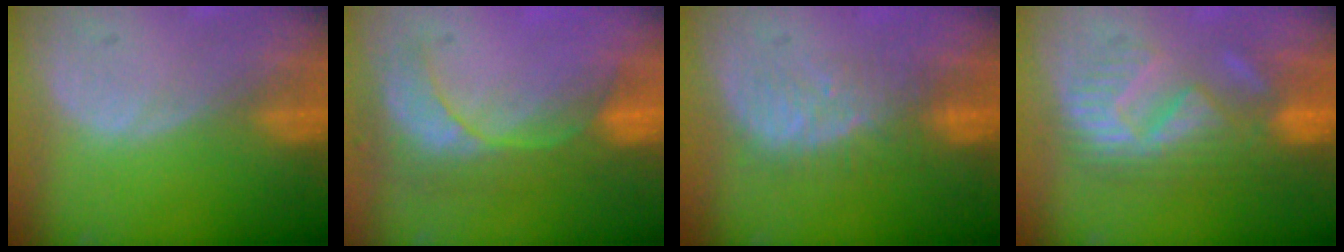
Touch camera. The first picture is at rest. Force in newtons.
{"total": 8.9, "press": 7.7, "slide": 4.5}
{"total": 5.7, "press": 5.5, "slide": 1.4}
{"total": 9.4, "press": 9.0, "slide": 2.7}